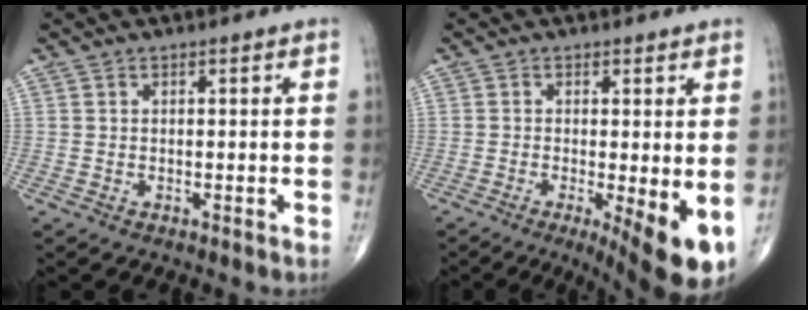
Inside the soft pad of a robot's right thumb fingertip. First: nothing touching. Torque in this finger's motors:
{"motor_torque": [1.49, 2.74, 0.94, -1.02, 0.35]}